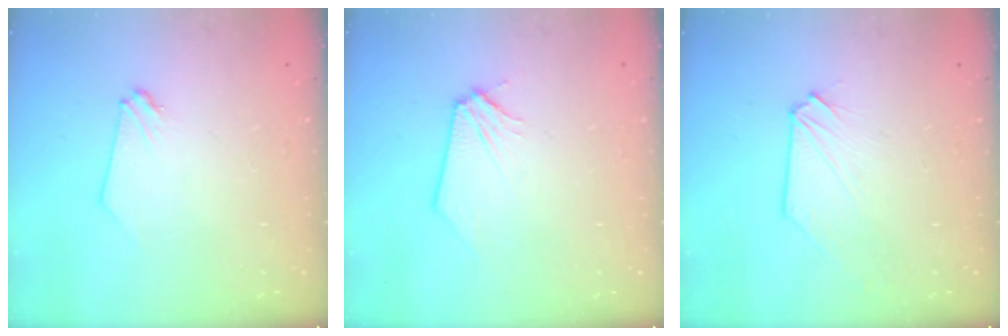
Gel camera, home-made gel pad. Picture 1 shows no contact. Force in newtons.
{"total": 0.0}
{"total": 0.0}